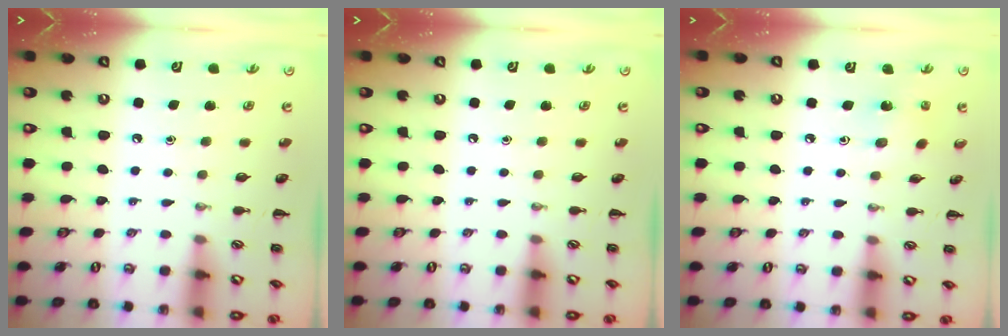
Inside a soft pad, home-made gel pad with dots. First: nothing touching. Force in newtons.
{"total": 0.0}
{"total": 2.1, "press": 1.9, "slide": 0.7}